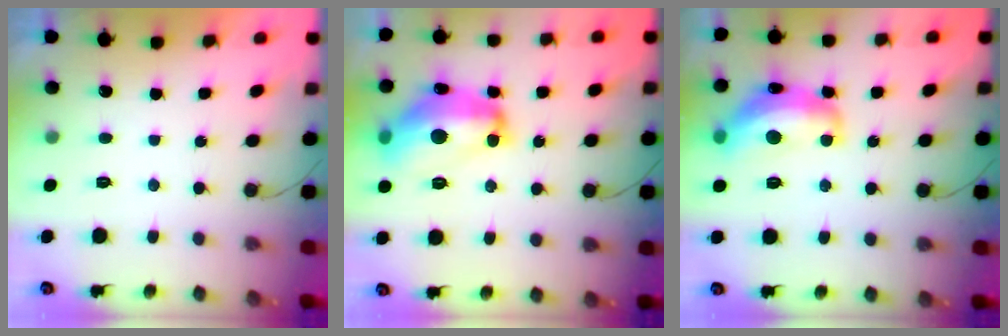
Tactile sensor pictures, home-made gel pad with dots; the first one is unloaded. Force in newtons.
{"total": 16.9, "press": 16.9, "slide": 1.5}
{"total": 15.3, "press": 15.3, "slide": 1.1}